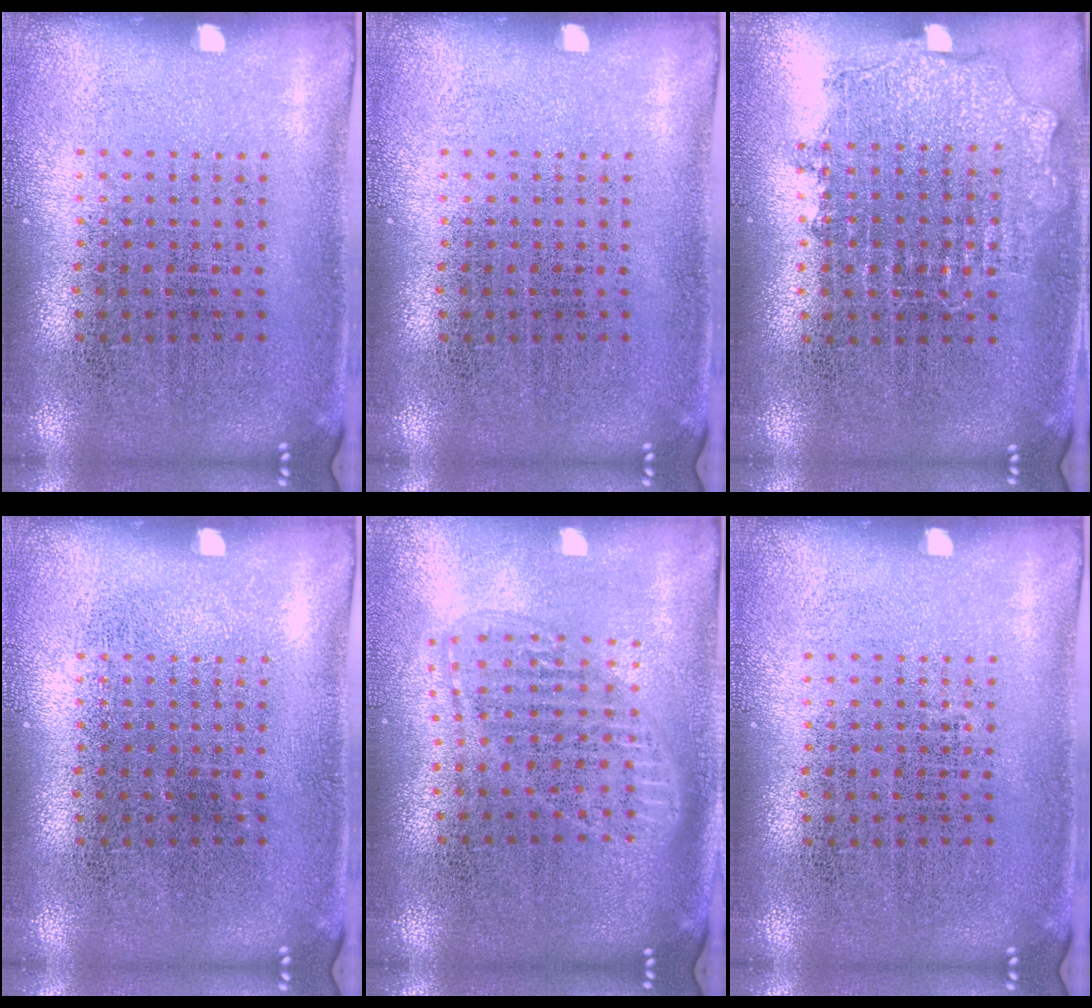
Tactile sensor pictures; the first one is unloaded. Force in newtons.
{"total": 0.0}
{"total": 0.9, "press": 0.9, "slide": 0.2}
{"total": 0.0}
{"total": 1.7, "press": 1.4, "slide": 0.9}
{"total": 0.0}